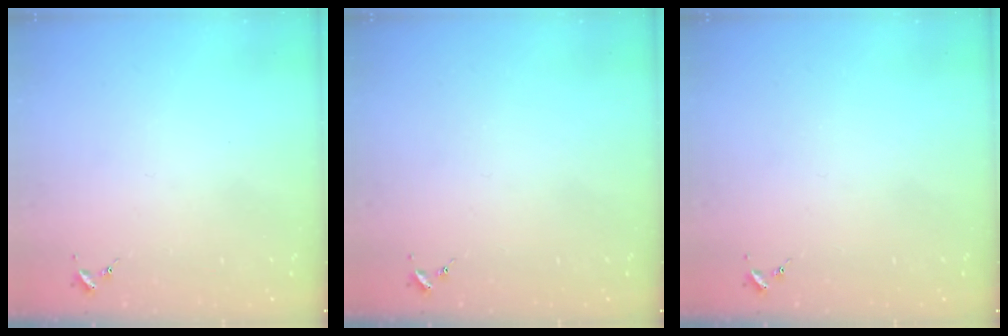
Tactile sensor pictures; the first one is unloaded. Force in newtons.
{"total": 0.0}
{"total": 0.0}